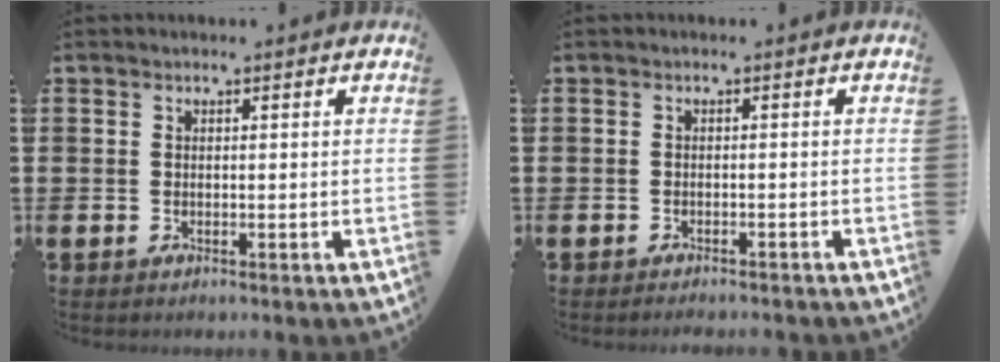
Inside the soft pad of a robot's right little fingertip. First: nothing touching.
{"total": 0.9, "force": [-0.9, -0.1, 0.1], "torque": [-0.002, -0.001, -0.018]}